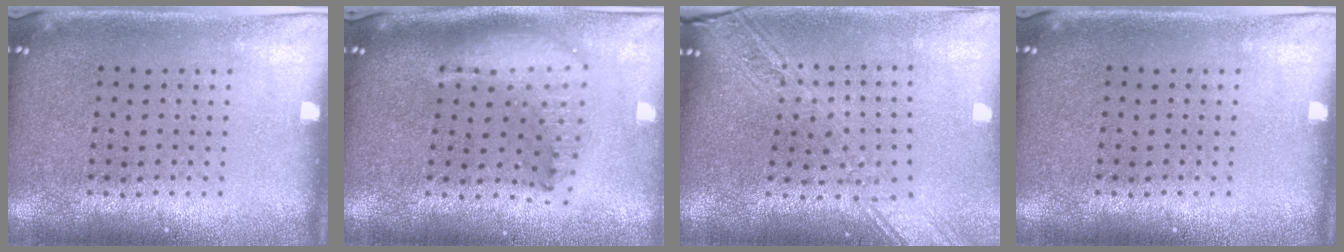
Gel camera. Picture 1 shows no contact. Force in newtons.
{"total": 2.2, "press": 1.7, "slide": 1.4}
{"total": 2.6, "press": 2.1, "slide": 1.6}
{"total": 0.0}